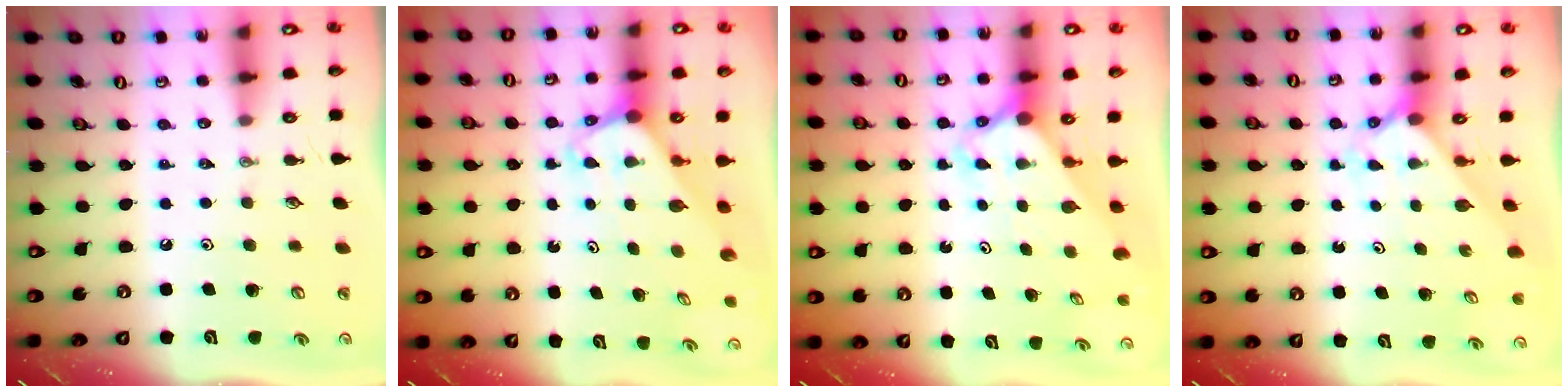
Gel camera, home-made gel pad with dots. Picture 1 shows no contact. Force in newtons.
{"total": 2.2, "press": 2.2, "slide": 0.1}
{"total": 2.6, "press": 2.6, "slide": 0.2}
{"total": 1.9, "press": 1.9, "slide": 0.1}